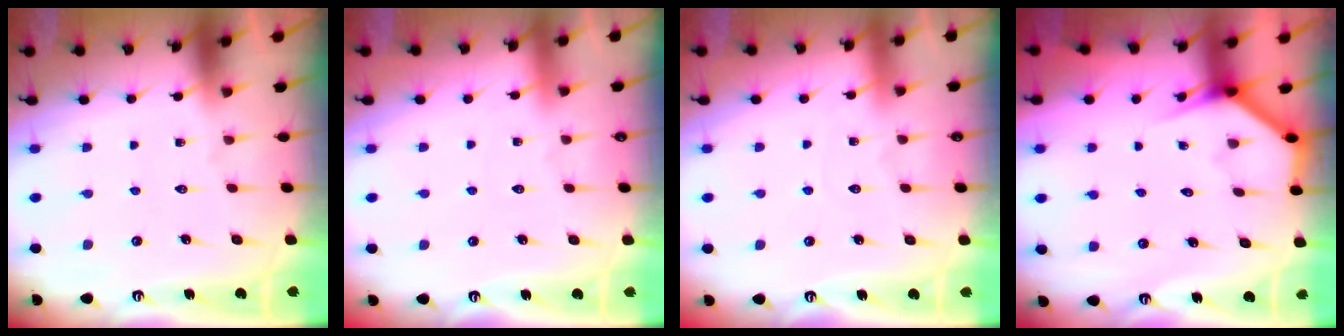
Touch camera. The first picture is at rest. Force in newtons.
{"total": 1.1, "press": 1.1, "slide": 0.2}
{"total": 2.5, "press": 2.4, "slide": 0.3}
{"total": 3.7, "press": 3.7, "slide": 0.3}